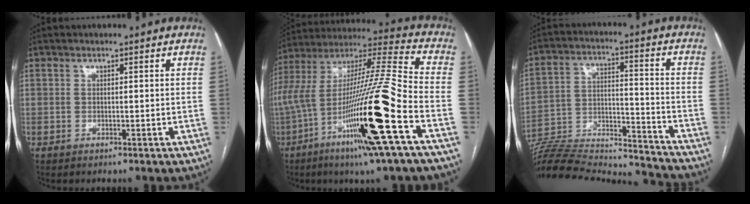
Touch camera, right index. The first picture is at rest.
{"total": 29.0, "force": [-10.8, 2.0, 26.8], "torque": [-0.522, -0.042, -0.198]}
{"total": 28.2, "force": [-26.4, 3.5, 9.5], "torque": [-0.191, -0.003, -0.408]}